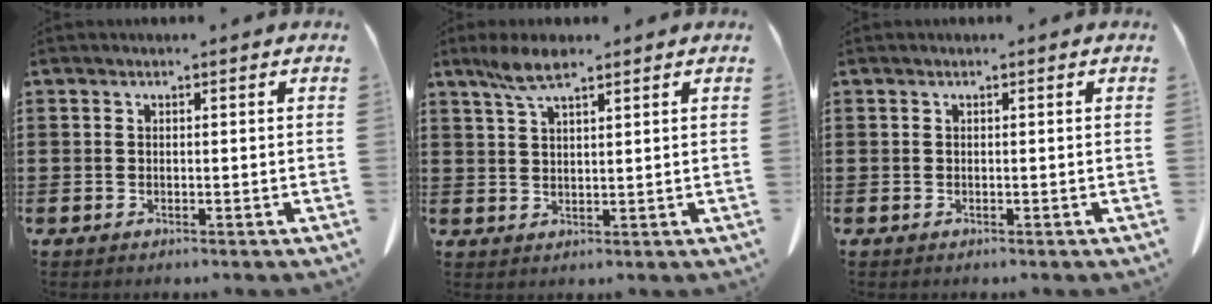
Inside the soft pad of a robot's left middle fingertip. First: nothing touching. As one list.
[{"total": 5.0, "force": [3.2, 1.2, 3.6], "torque": [-0.078, 0.003, 0.058]}, {"total": 0.0}]